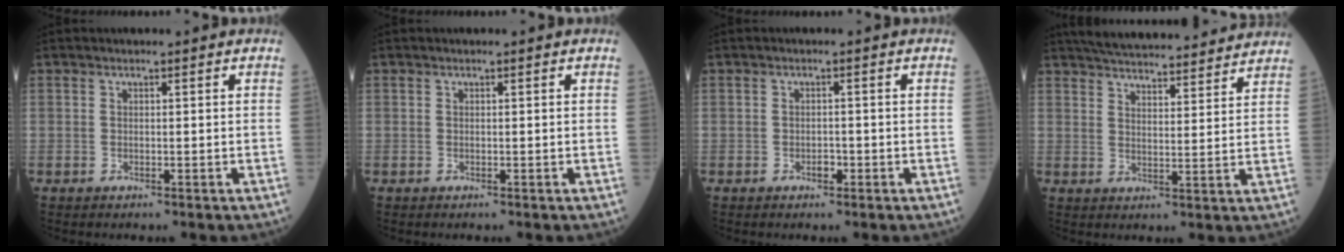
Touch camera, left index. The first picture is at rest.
{"total": 0.0}
{"total": 1.1, "force": [-0.6, 0.6, 0.6], "torque": [-0.010, 0.002, -0.010]}
{"total": 20.9, "force": [19.3, 3.1, 7.3], "torque": [-0.110, 0.022, 0.262]}